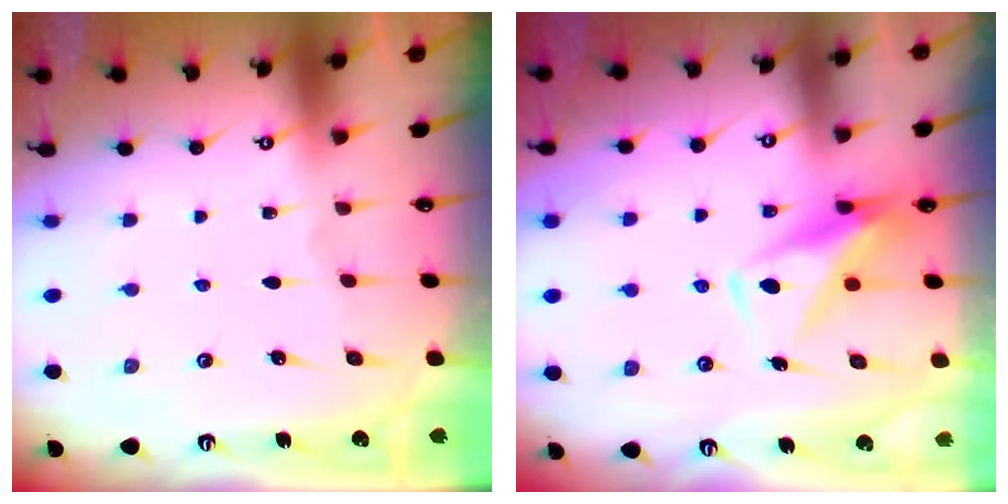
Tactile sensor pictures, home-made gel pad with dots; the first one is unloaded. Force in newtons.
{"total": 8.4, "press": 8.3, "slide": 0.9}